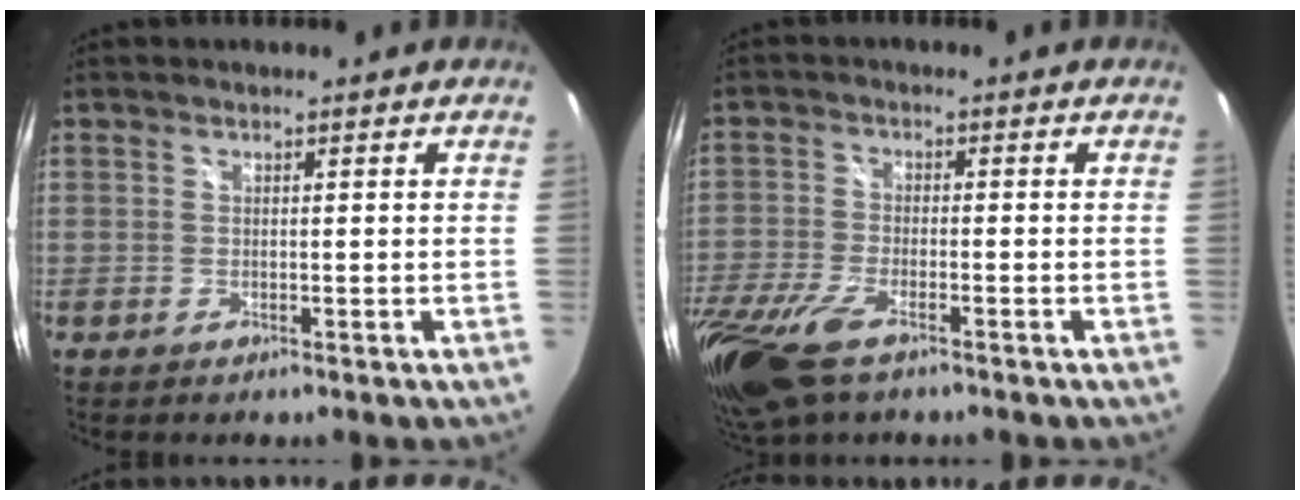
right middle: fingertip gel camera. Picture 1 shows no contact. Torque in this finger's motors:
{"motor_torque": [1.10, -1.04, 0.18, 0.14]}